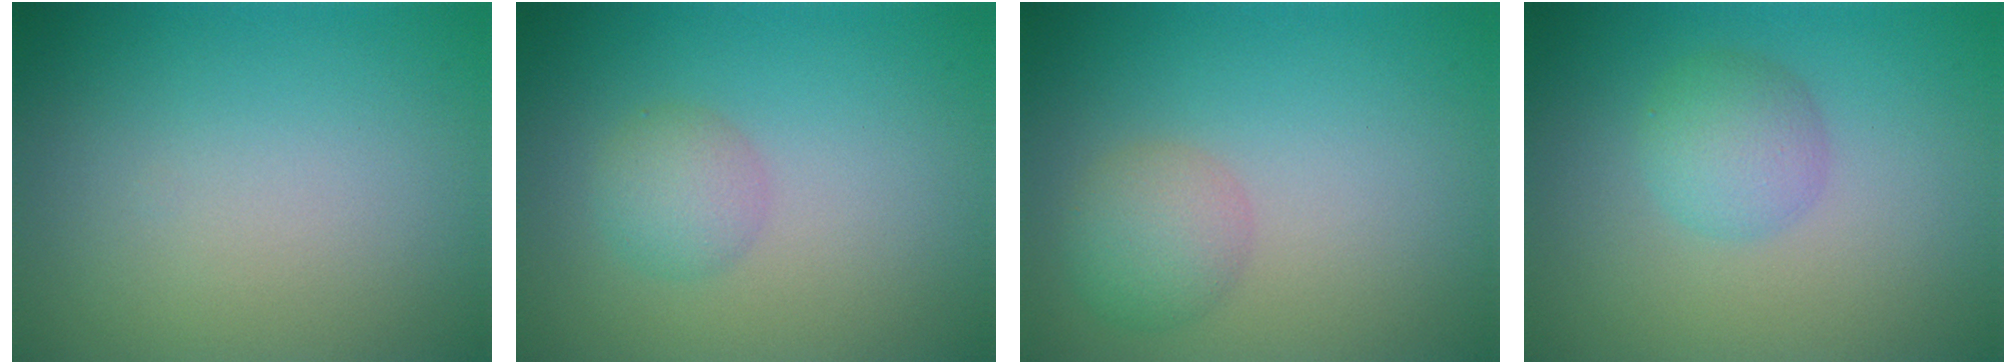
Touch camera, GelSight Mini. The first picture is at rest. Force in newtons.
{"total": 2.2, "press": 2.2, "slide": 0.1}
{"total": 2.8, "press": 2.8, "slide": 0.1}
{"total": 2.8, "press": 2.8, "slide": 0.1}